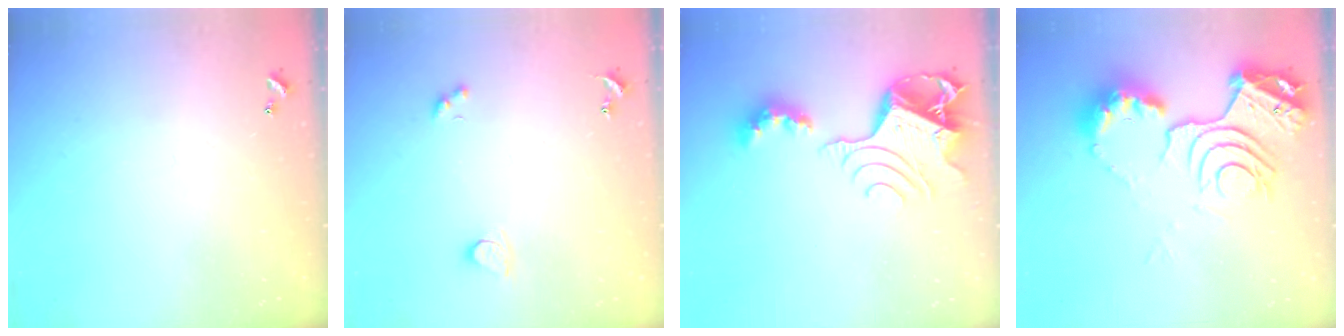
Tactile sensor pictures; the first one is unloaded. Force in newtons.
{"total": 3.0, "press": 2.9, "slide": 0.7}
{"total": 13.1, "press": 13.0, "slide": 1.6}
{"total": 15.0, "press": 15.0, "slide": 1.4}